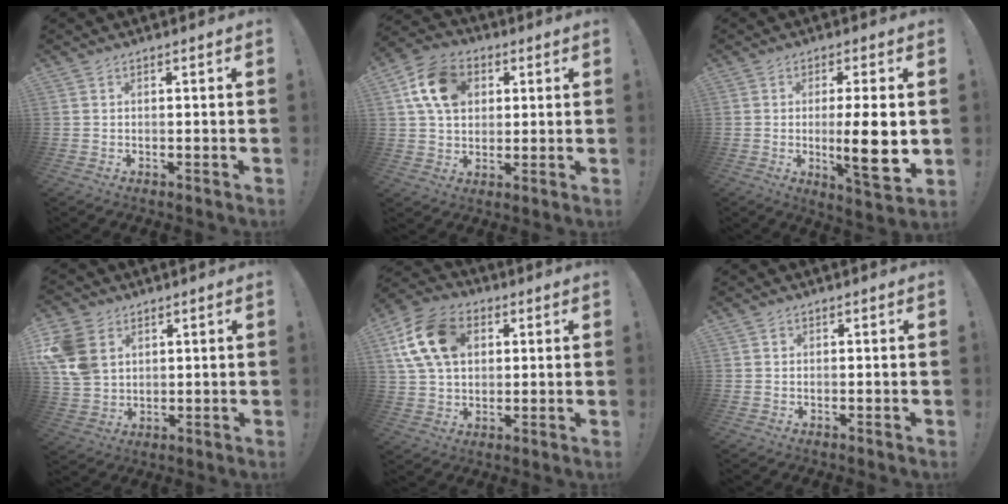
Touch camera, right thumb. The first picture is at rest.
{"total": 14.1, "force": [4.4, 10.6, 8.3], "torque": [-0.138, 0.000, 0.089]}
{"total": 12.5, "force": [-0.8, 1.7, 12.4], "torque": [-0.186, -0.014, -0.019]}
{"total": 12.8, "force": [4.5, 9.8, 6.9], "torque": [-0.142, -0.016, 0.091]}
{"total": 16.2, "force": [5.0, 11.7, 10.0], "torque": [-0.172, -0.008, 0.100]}
{"total": 0.6, "force": [0.1, 0.5, 0.0], "torque": [0.004, 0.000, 0.001]}